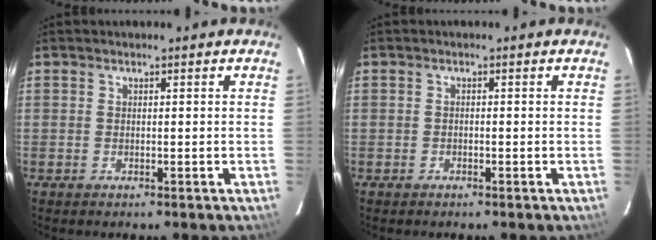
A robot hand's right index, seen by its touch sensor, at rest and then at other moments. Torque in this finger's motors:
{"motor_torque": [-0.15, 0.40, 0.00, -0.01]}